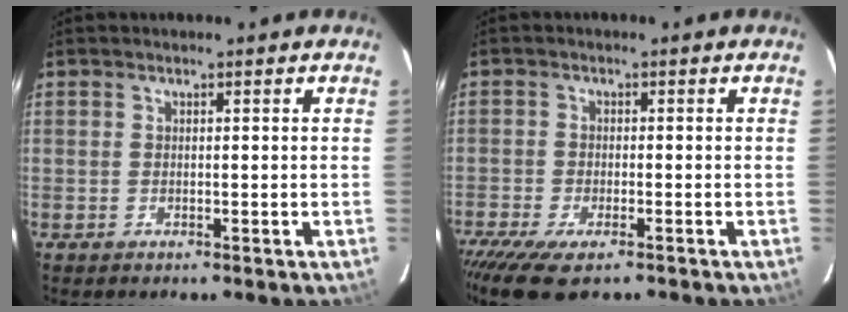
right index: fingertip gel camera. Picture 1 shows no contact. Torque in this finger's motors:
{"motor_torque": [1.44, -0.70, 0.69, 0.18]}